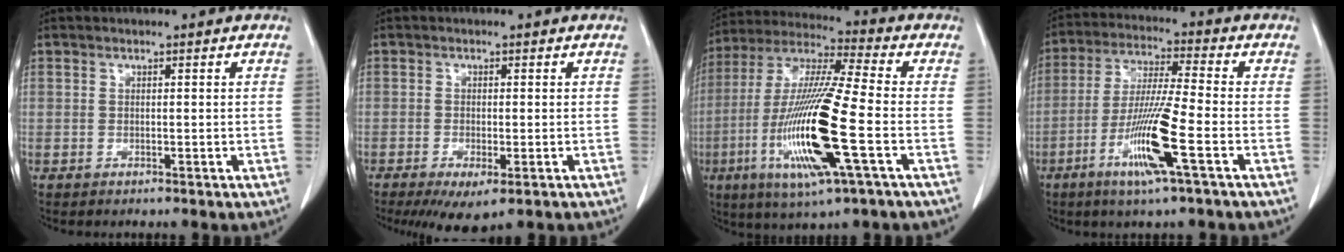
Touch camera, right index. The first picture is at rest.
{"total": 5.5, "force": [-3.2, 1.6, 4.1], "torque": [-0.065, -0.015, -0.046]}
{"total": 19.2, "force": [-5.3, 1.0, 18.4], "torque": [-0.391, -0.024, -0.103]}
{"total": 12.0, "force": [-4.7, -0.5, 11.1], "torque": [-0.220, -0.020, -0.094]}